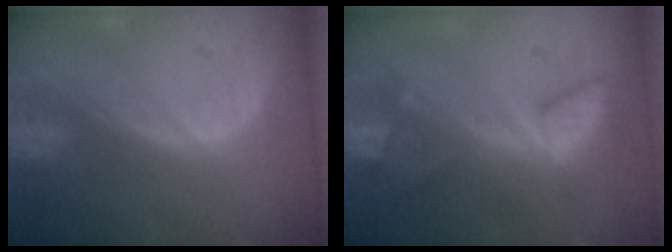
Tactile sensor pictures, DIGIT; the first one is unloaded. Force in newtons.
{"total": 8.5, "press": 7.3, "slide": 4.3}